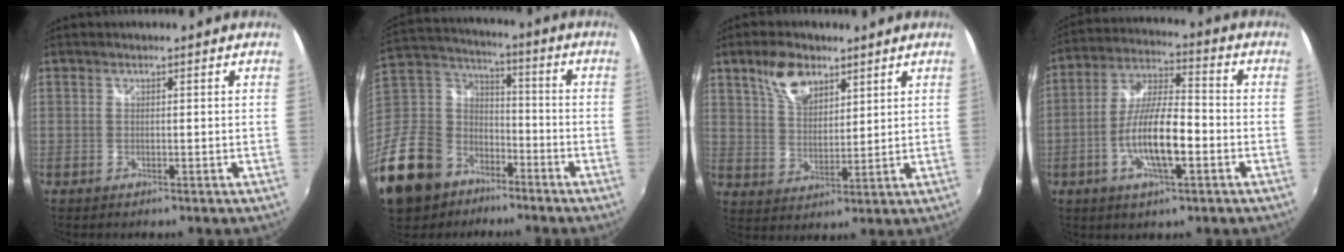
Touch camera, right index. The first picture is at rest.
{"total": 24.9, "force": [-15.3, 16.3, 11.1], "torque": [-0.290, 0.026, -0.252]}
{"total": 8.4, "force": [5.2, 4.3, 4.9], "torque": [-0.090, 0.014, 0.100]}
{"total": 12.2, "force": [-3.8, 3.3, 11.2], "torque": [-0.223, -0.002, -0.070]}